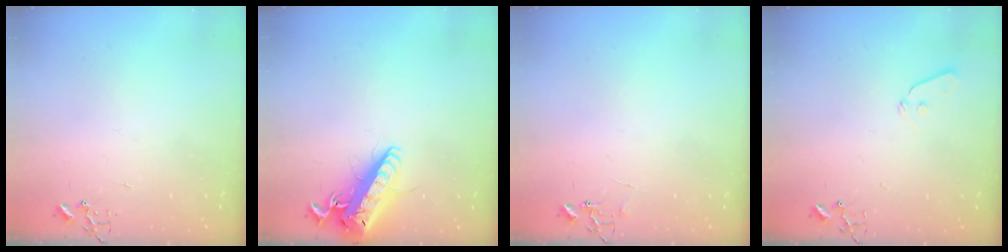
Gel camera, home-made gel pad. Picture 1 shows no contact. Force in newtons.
{"total": 20.4, "press": 19.9, "slide": 4.5}
{"total": 5.5, "press": 5.4, "slide": 0.4}
{"total": 5.0, "press": 5.0, "slide": 0.6}